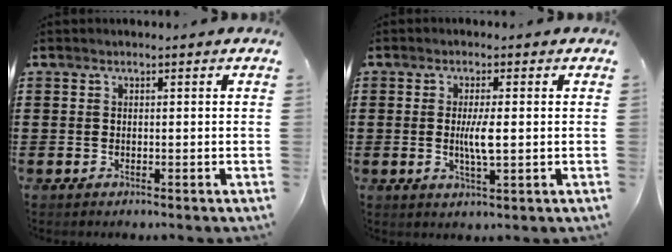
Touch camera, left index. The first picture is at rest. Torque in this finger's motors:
{"motor_torque": [0.37, 0.15, 0.44, 0.08]}